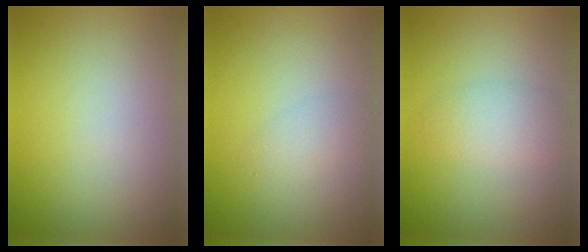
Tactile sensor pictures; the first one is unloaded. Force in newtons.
{"total": 1.6, "press": 1.6, "slide": 0.0}
{"total": 2.5, "press": 2.5, "slide": 0.2}